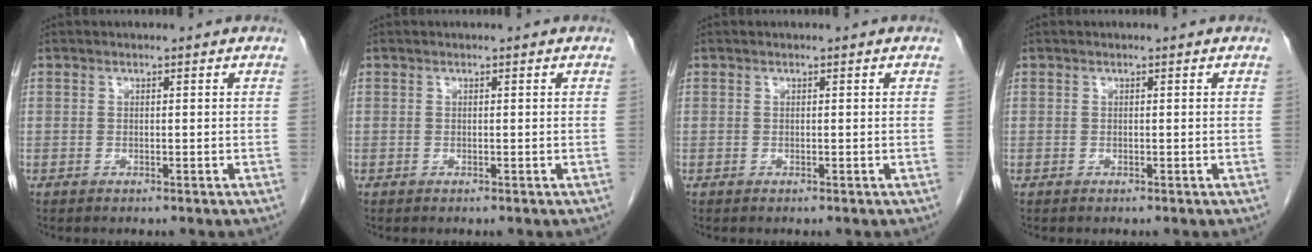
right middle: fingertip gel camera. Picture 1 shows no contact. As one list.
[{"total": 0.0}, {"total": 0.0}, {"total": 0.0}]